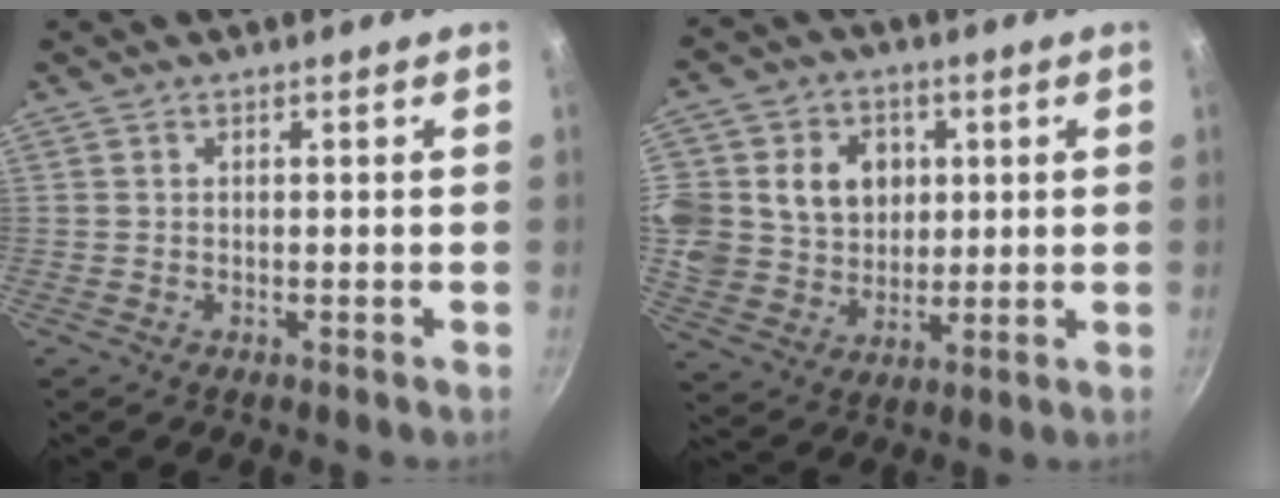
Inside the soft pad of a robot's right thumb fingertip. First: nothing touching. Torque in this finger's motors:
{"motor_torque": [0.11, 0.28, 0.13, -0.06, 0.13]}